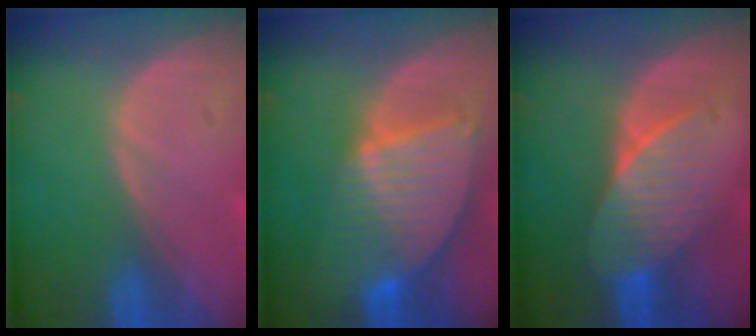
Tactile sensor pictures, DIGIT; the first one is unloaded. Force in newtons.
{"total": 9.1, "press": 7.8, "slide": 4.7}
{"total": 7.0, "press": 6.6, "slide": 2.3}